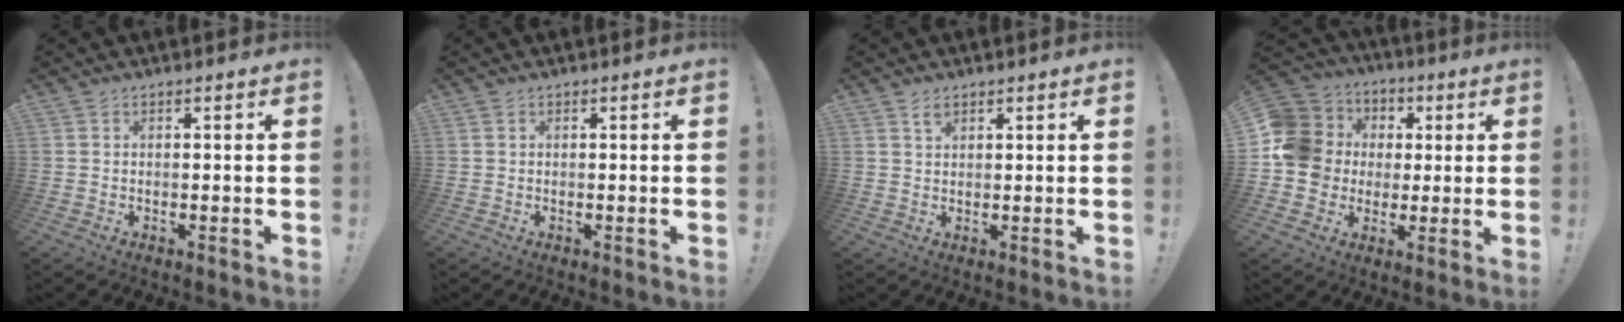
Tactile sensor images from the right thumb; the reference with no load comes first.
{"total": 0.0}
{"total": 2.2, "force": [1.6, 1.0, 1.2], "torque": [-0.006, -0.009, 0.025]}
{"total": 14.1, "force": [1.0, 13.2, 5.0], "torque": [-0.099, 0.004, 0.039]}